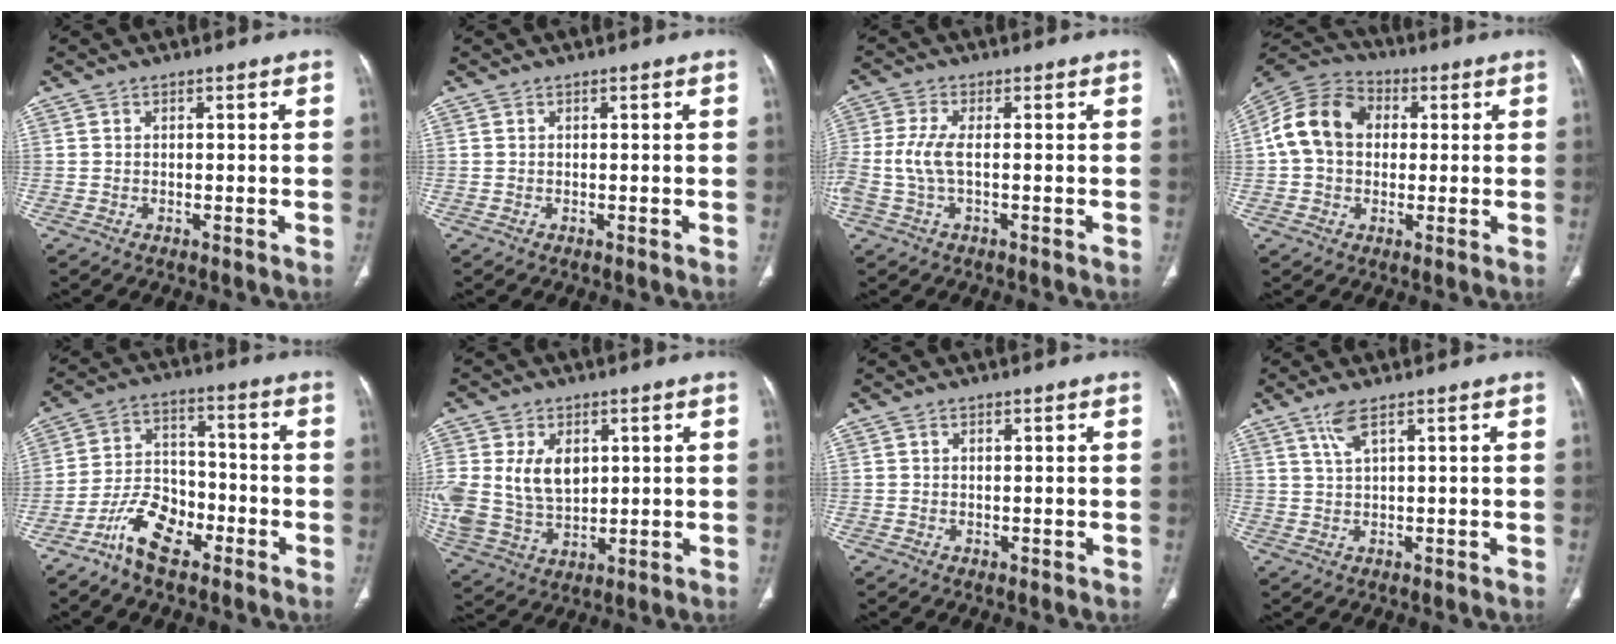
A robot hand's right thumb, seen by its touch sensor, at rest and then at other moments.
{"total": 0.0}
{"total": 5.3, "force": [-0.5, 1.9, 4.9], "torque": [-0.145, 0.004, -0.016]}
{"total": 13.1, "force": [1.5, 10.2, 8.0], "torque": [-0.137, 0.030, 0.017]}
{"total": 10.3, "force": [-6.4, 5.4, 6.0], "torque": [-0.103, 0.044, -0.126]}
{"total": 15.5, "force": [3.2, 10.9, 10.6], "torque": [-0.223, -0.010, 0.078]}
{"total": 0.0}
{"total": 3.2, "force": [1.8, 0.4, 2.6], "torque": [-0.067, 0.000, 0.045]}